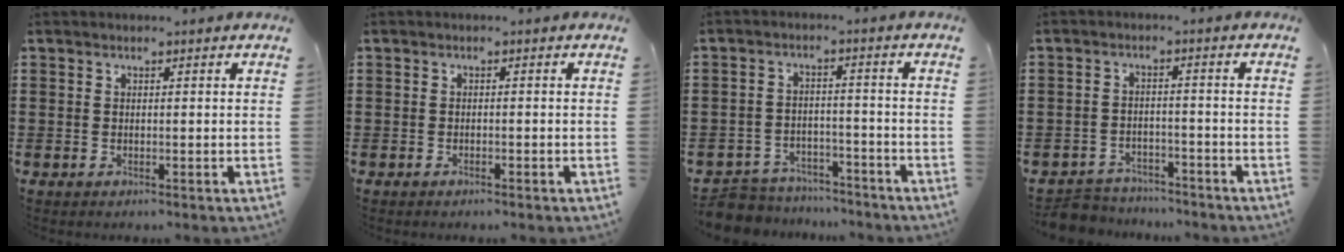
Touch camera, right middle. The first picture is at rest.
{"total": 0.5, "force": [-0.5, 0.1, 0.3], "torque": [-0.007, -0.002, -0.009]}
{"total": 5.5, "force": [-5.4, 1.1, 0.1], "torque": [-0.015, 0.010, -0.114]}
{"total": 4.1, "force": [-4.0, 0.8, -0.1], "torque": [-0.012, 0.000, -0.088]}